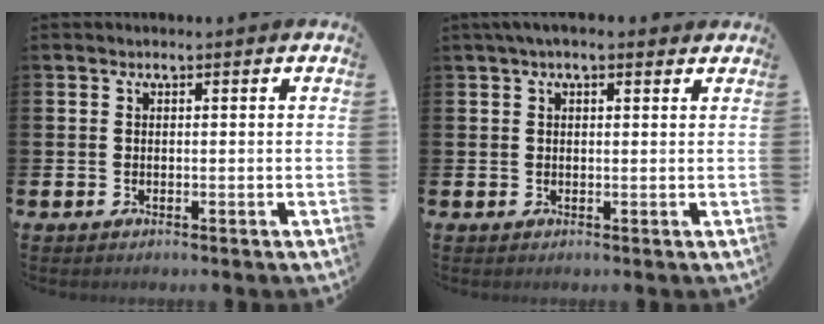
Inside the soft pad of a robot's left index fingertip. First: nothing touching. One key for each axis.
{"total": 2.2, "fx": 1.6, "fy": 0.6, "fz": 1.3, "tx": -0.025, "ty": 0.006, "tz": 0.027}